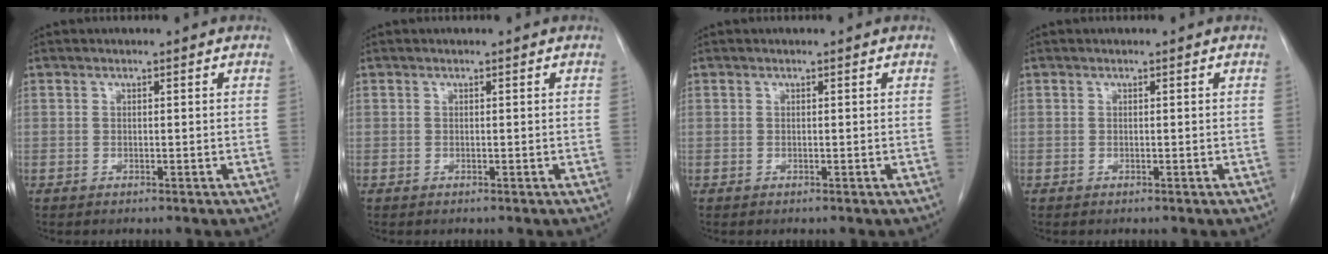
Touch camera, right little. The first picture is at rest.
{"total": 0.0}
{"total": 0.0}
{"total": 0.0}